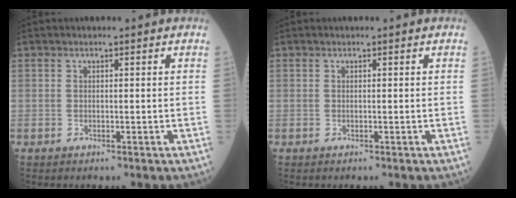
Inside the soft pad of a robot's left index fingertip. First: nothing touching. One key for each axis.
{"total": 0.0}